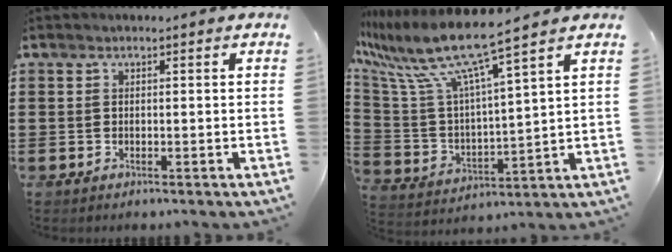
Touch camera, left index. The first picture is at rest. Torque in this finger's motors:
{"motor_torque": [2.14, 0.00, 1.00, 0.21]}